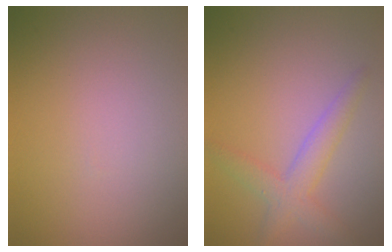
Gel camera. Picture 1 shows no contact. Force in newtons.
{"total": 2.9, "press": 2.9, "slide": 0.1}